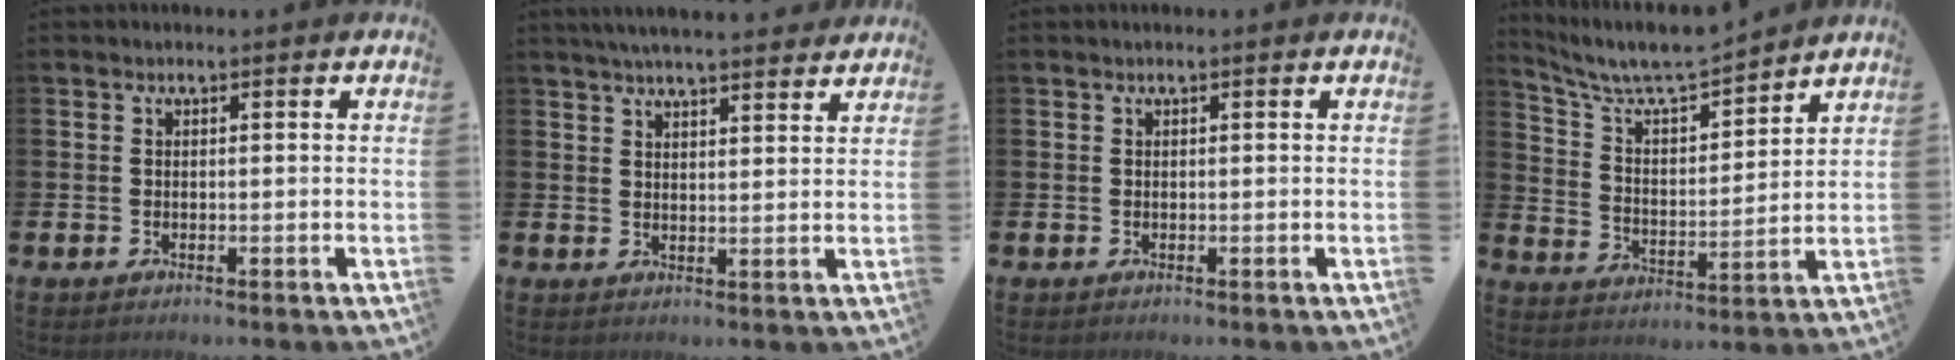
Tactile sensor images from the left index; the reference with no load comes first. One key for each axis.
{"total": 4.9, "fx": 4.8, "fy": 0.4, "fz": 1.3, "tx": -0.031, "ty": -0.017, "tz": 0.086}
{"total": 0.0}
{"total": 8.1, "fx": 7.7, "fy": 0.9, "fz": 2.2, "tx": -0.078, "ty": -0.058, "tz": 0.134}